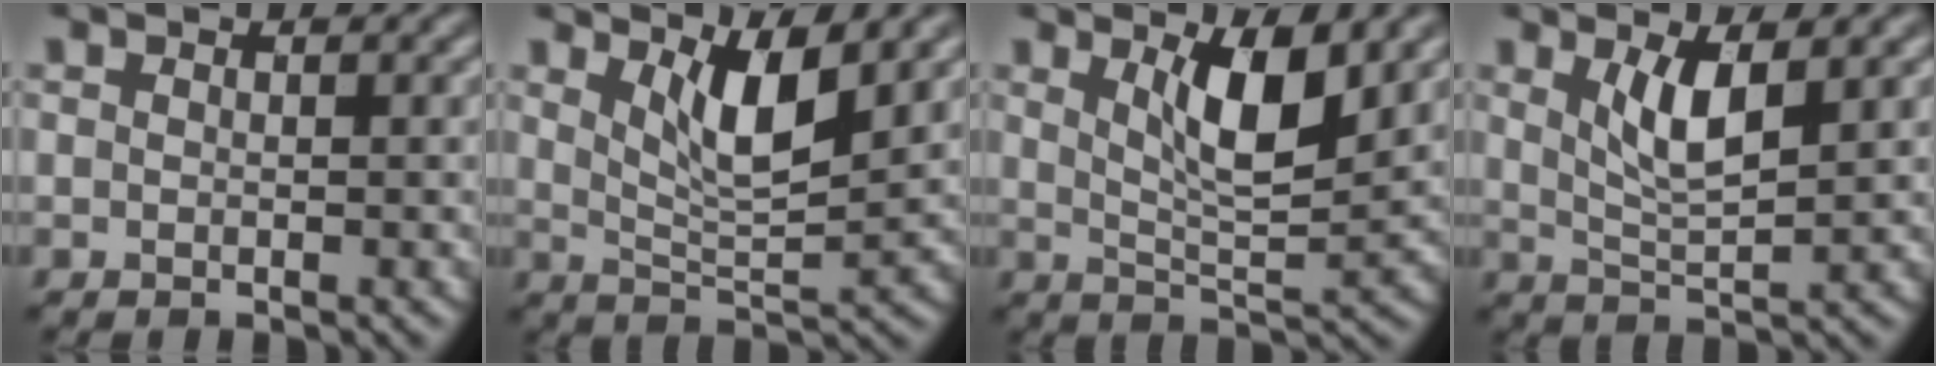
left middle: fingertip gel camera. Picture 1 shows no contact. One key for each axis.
{"total": 4.9, "fx": 2.3, "fy": 1.4, "fz": 4.1, "tx": -0.077, "ty": -0.014, "tz": 0.045}
{"total": 5.6, "fx": 2.0, "fy": 1.8, "fz": 4.9, "tx": -0.092, "ty": -0.010, "tz": 0.039}
{"total": 3.7, "fx": 1.2, "fy": 1.0, "fz": 3.3, "tx": -0.073, "ty": -0.010, "tz": 0.026}